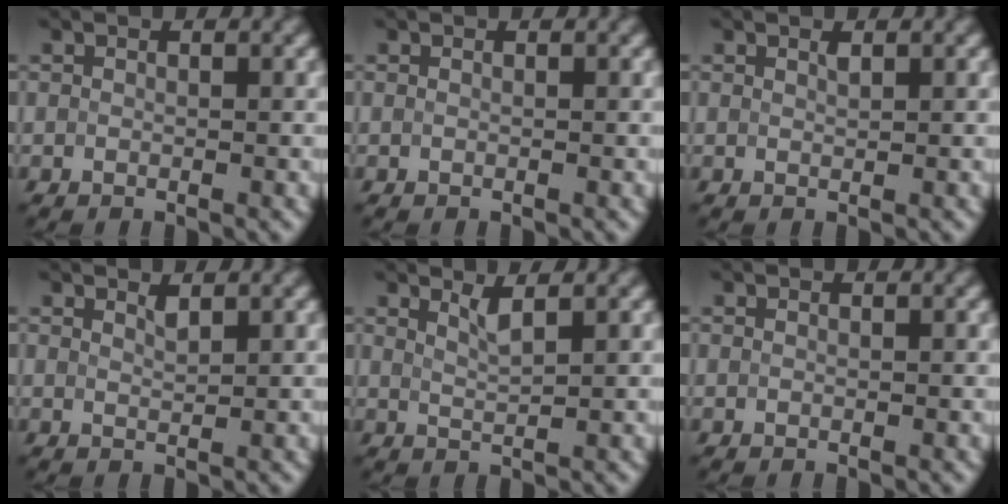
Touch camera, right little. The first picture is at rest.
{"total": 0.0}
{"total": 0.6, "force": [0.4, 0.1, 0.4], "torque": [-0.005, -0.001, 0.009]}
{"total": 0.9, "force": [0.8, 0.2, 0.5], "torque": [-0.009, -0.003, 0.015]}
{"total": 1.7, "force": [1.1, 0.5, 1.3], "torque": [-0.019, -0.001, 0.019]}
{"total": 0.0}